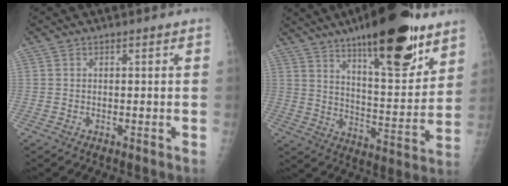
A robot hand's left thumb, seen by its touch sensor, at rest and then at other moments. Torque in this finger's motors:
{"motor_torque": [2.80, 1.50, 1.83, -0.94, 0.50]}